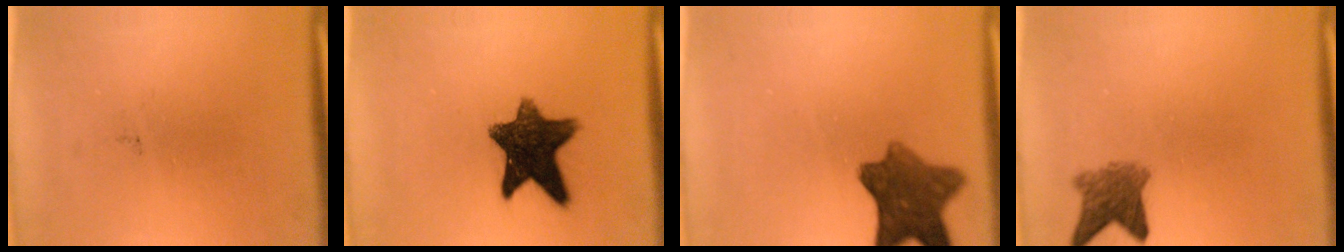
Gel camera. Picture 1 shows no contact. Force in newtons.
{"total": 11.2}
{"total": 8.5}
{"total": 4.1}